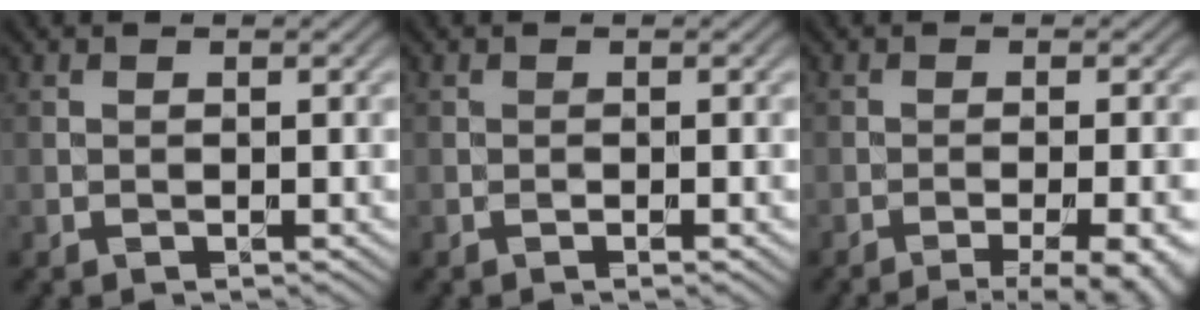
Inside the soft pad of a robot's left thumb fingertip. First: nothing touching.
{"total": 0.8, "force": [-0.3, 0.1, 0.7], "torque": [-0.012, -0.001, -0.005]}
{"total": 8.0, "force": [-4.6, 2.1, 6.2], "torque": [-0.072, 0.000, -0.052]}